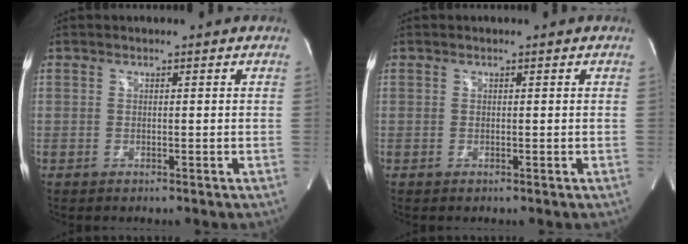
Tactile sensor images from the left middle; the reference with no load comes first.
{"total": 0.0}